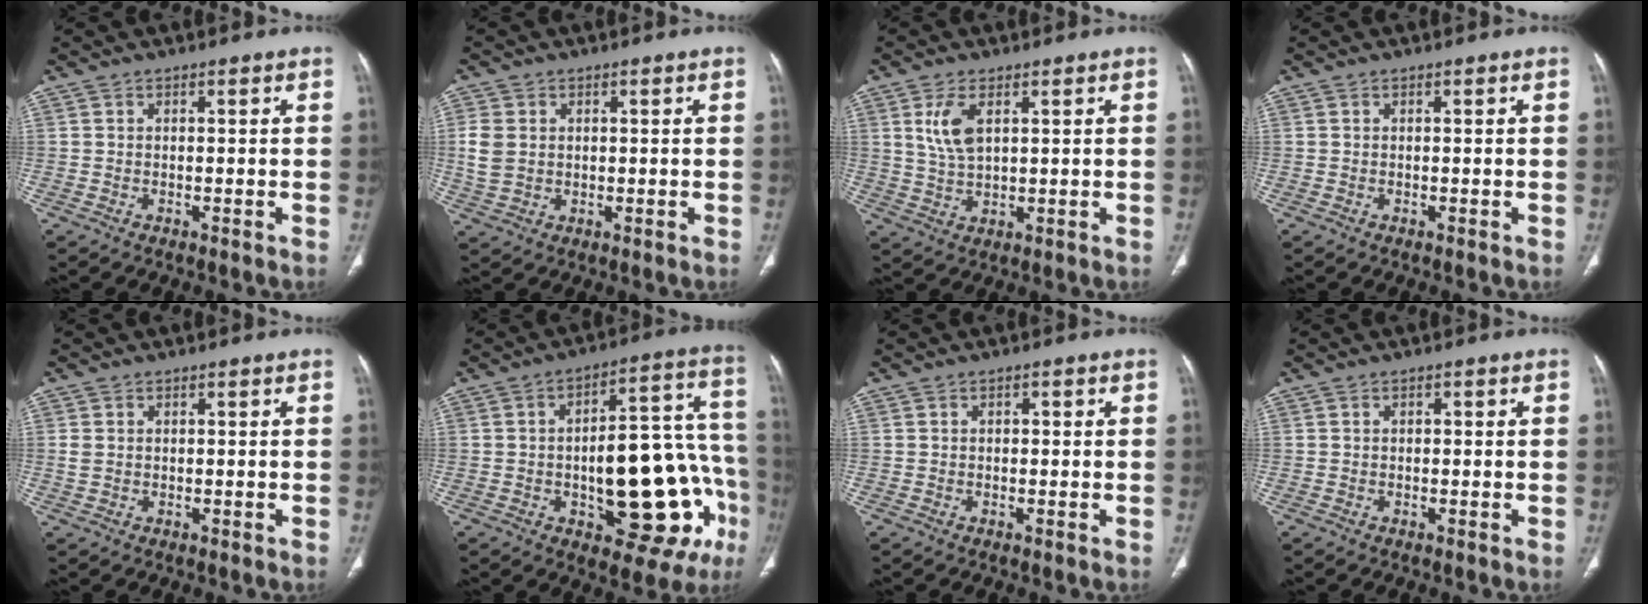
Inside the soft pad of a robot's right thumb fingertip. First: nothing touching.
{"total": 5.4, "force": [0.8, 4.2, 3.2], "torque": [-0.068, 0.001, 0.021]}
{"total": 6.2, "force": [2.3, 3.0, 4.9], "torque": [-0.103, -0.009, 0.053]}
{"total": 0.0}
{"total": 1.6, "force": [0.2, 1.3, 1.0], "torque": [-0.027, 0.002, 0.010]}
{"total": 24.2, "force": [-6.4, 10.7, 20.7], "torque": [-0.234, 0.048, -0.068]}
{"total": 1.0, "force": [0.1, 0.7, 0.6], "torque": [-0.005, 0.001, 0.000]}
{"total": 0.6, "force": [0.1, 0.4, 0.4], "torque": [-0.002, 0.001, 0.000]}